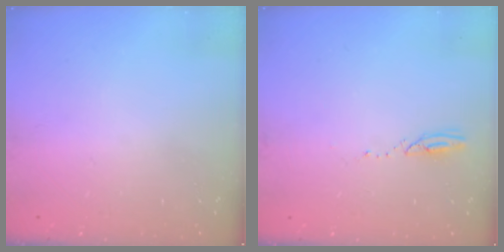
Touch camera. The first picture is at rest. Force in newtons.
{"total": 2.3, "press": 2.3, "slide": 0.3}